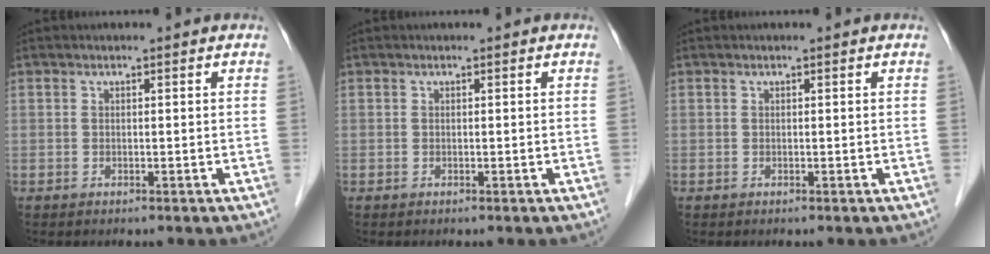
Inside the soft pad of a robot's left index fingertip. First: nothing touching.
{"total": 0.0}
{"total": 0.0}